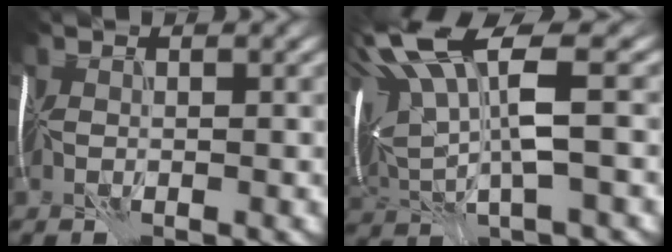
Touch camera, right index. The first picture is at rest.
{"total": 11.9, "force": [4.6, 3.2, 10.5], "torque": [-0.244, 0.022, 0.095]}